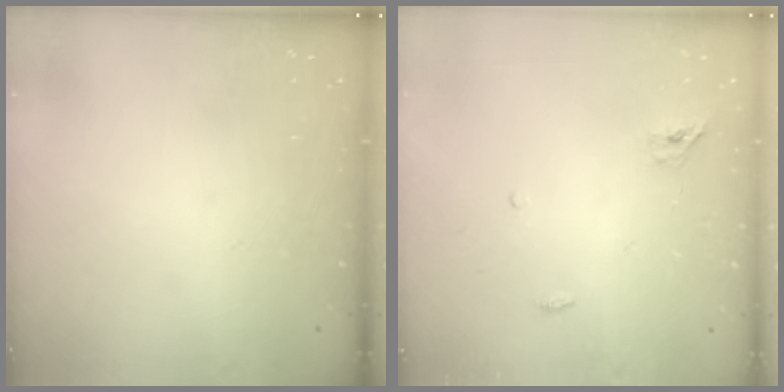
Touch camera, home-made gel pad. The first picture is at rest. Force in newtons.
{"total": 3.9, "press": 3.7, "slide": 1.2}